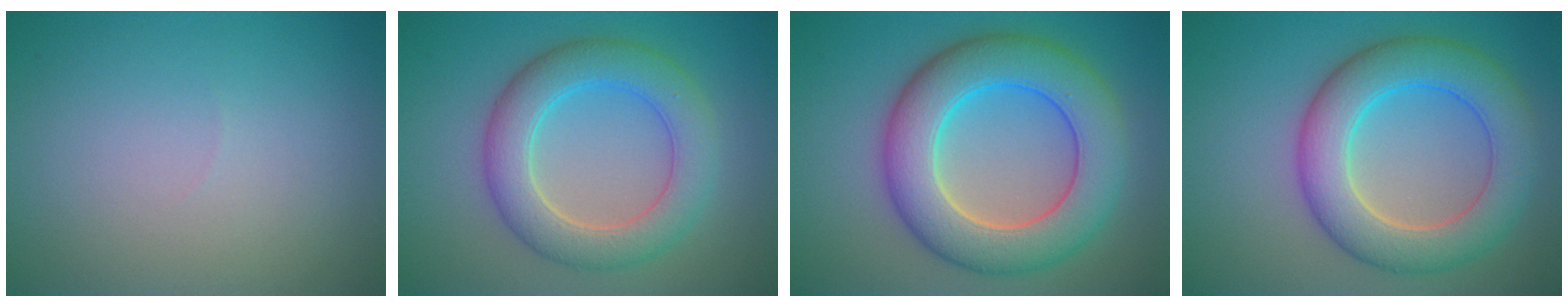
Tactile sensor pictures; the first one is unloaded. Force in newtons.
{"total": 6.1, "press": 6.1, "slide": 0.2}
{"total": 9.3, "press": 9.3, "slide": 0.2}
{"total": 7.6, "press": 7.6, "slide": 0.1}